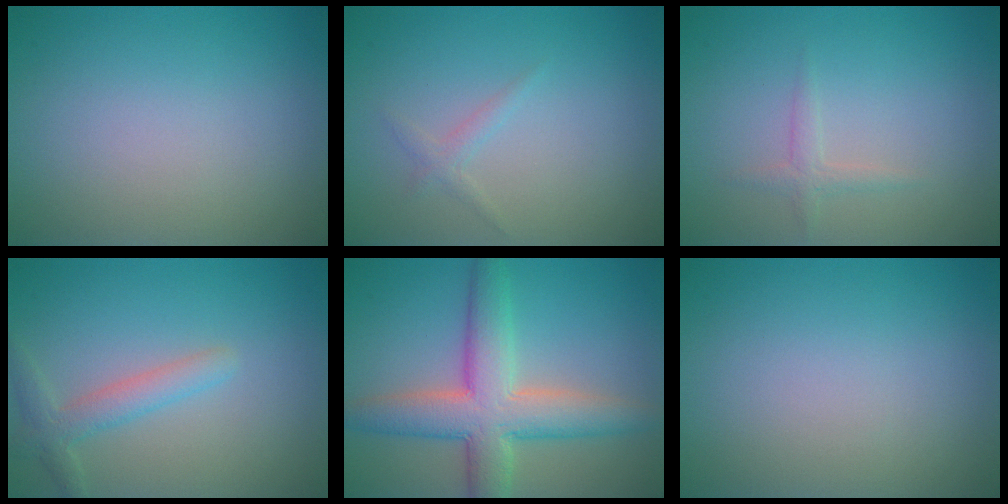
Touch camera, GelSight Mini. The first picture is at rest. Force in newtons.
{"total": 1.0, "press": 1.0, "slide": 0.0}
{"total": 1.1, "press": 1.1, "slide": 0.1}
{"total": 2.6, "press": 2.5, "slide": 0.2}
{"total": 7.3, "press": 7.3, "slide": 0.2}
{"total": 0.0}